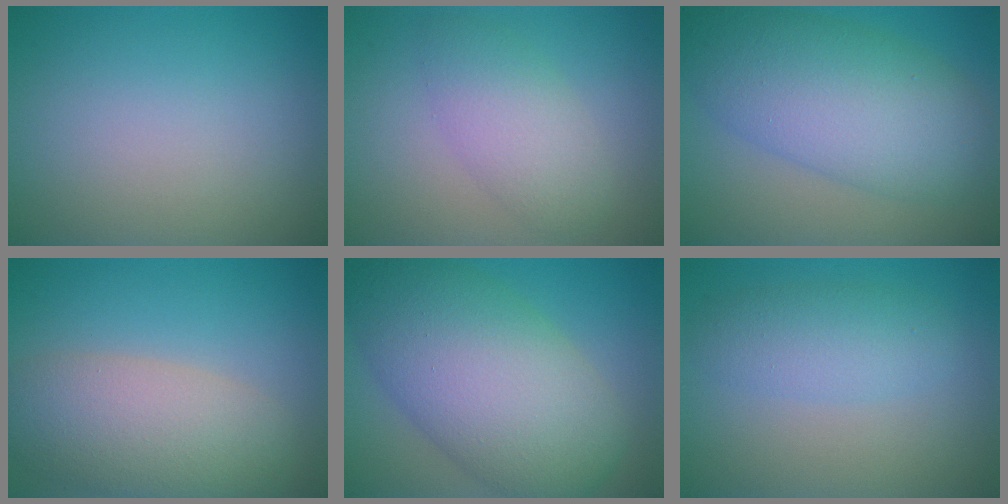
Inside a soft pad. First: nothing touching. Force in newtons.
{"total": 3.9, "press": 3.9, "slide": 0.1}
{"total": 9.3, "press": 9.3, "slide": 0.2}
{"total": 7.0, "press": 7.0, "slide": 0.6}
{"total": 12.1, "press": 12.1, "slide": 0.2}
{"total": 3.2, "press": 3.2, "slide": 0.1}